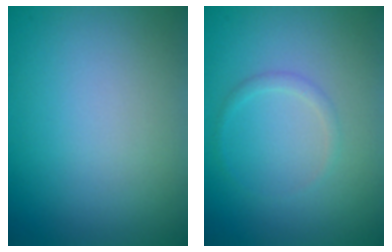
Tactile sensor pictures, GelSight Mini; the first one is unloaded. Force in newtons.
{"total": 0.9, "press": 0.9, "slide": 0.0}